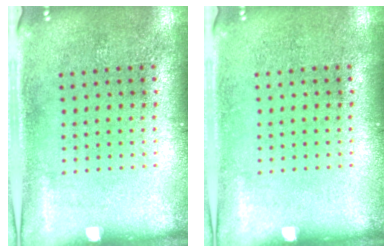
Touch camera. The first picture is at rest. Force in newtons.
{"total": 0.0}